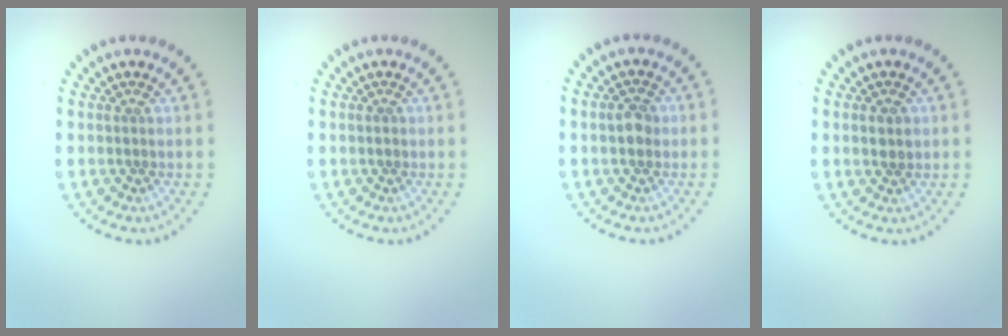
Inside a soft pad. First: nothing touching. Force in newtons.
{"total": 0.5, "press": 0.5, "slide": 0.2}
{"total": 1.8, "press": 1.8, "slide": 0.1}
{"total": 1.6, "press": 1.6, "slide": 0.3}